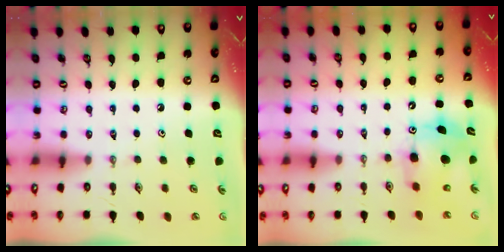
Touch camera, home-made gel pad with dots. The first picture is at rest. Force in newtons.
{"total": 9.3, "press": 9.3, "slide": 0.6}